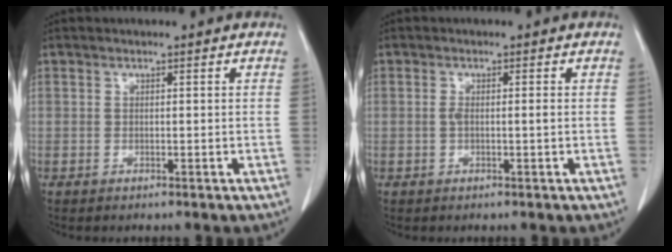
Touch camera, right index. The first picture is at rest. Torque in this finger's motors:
{"motor_torque": [0.16, 0.13, 0.03, 0.01]}